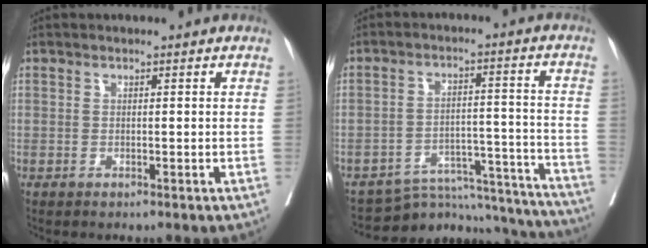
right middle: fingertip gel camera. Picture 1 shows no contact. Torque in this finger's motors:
{"motor_torque": [-0.64, -0.71, -0.26, -0.06]}